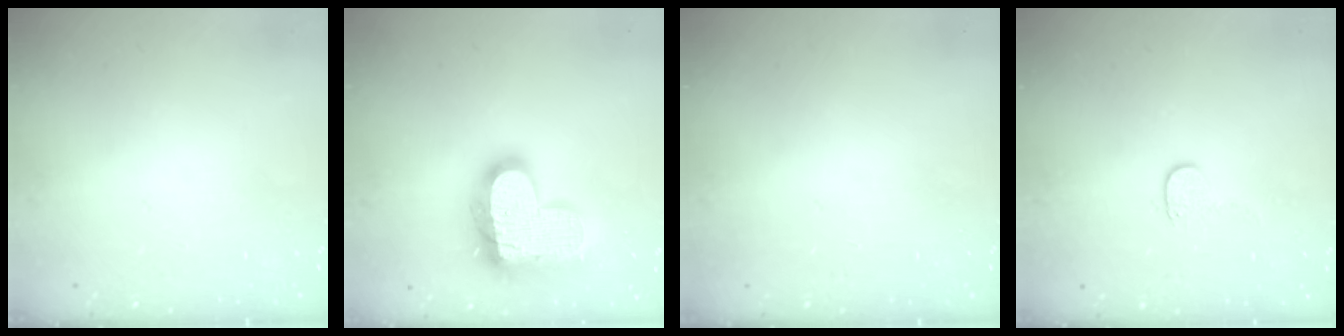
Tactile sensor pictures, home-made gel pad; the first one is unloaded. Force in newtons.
{"total": 18.7, "press": 18.7, "slide": 1.2}
{"total": 0.6, "press": 0.6, "slide": 0.2}
{"total": 3.9, "press": 3.9, "slide": 0.4}